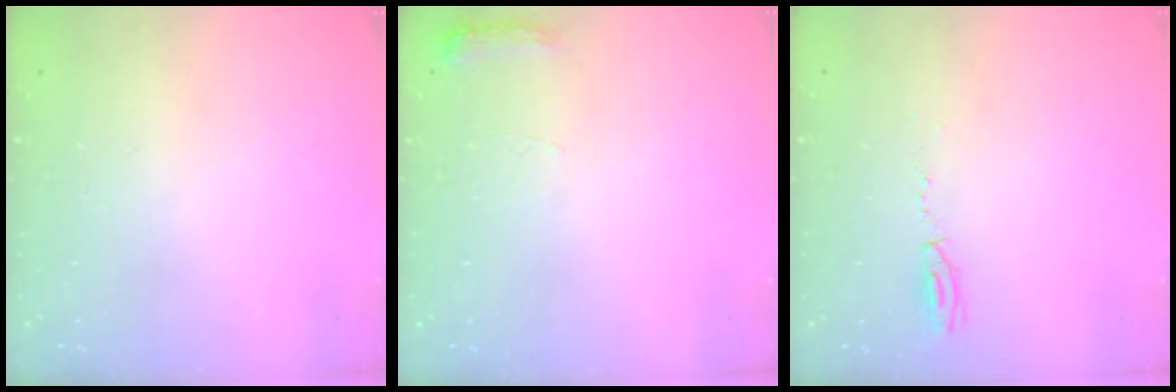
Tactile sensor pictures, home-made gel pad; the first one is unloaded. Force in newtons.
{"total": 5.6, "press": 5.6, "slide": 0.7}
{"total": 3.9, "press": 3.8, "slide": 0.9}